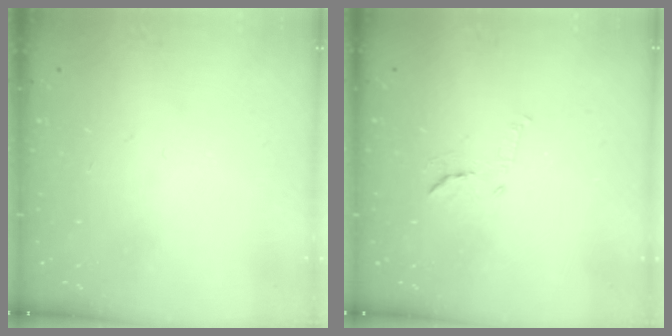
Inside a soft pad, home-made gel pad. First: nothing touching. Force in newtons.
{"total": 9.1, "press": 9.1, "slide": 0.4}